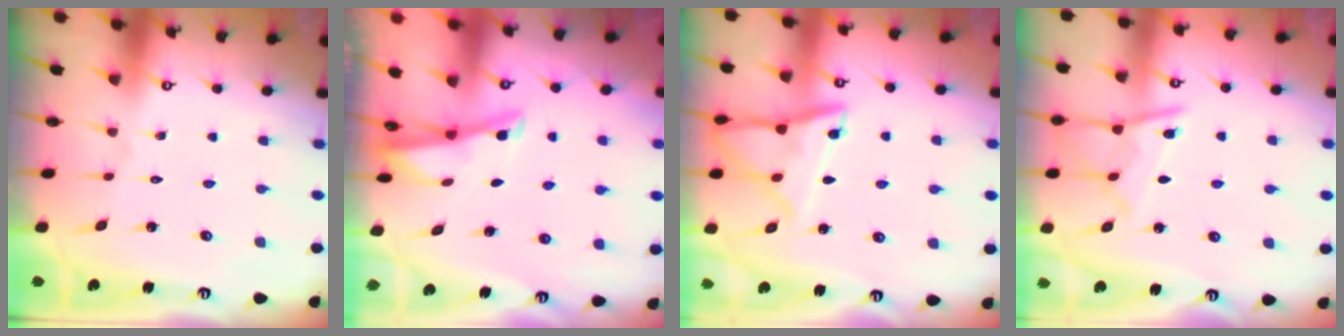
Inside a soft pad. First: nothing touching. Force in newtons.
{"total": 3.4, "press": 3.4, "slide": 0.3}
{"total": 12.7, "press": 12.6, "slide": 0.8}
{"total": 11.1, "press": 11.0, "slide": 1.1}